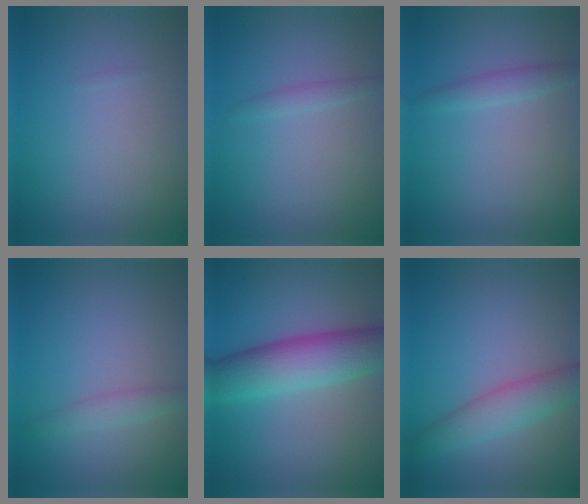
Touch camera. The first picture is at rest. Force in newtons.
{"total": 0.9, "press": 0.9, "slide": 0.1}
{"total": 1.6, "press": 1.6, "slide": 0.1}
{"total": 1.5, "press": 1.5, "slide": 0.0}
{"total": 7.5, "press": 7.5, "slide": 0.1}
{"total": 3.6, "press": 3.6, "slide": 0.1}